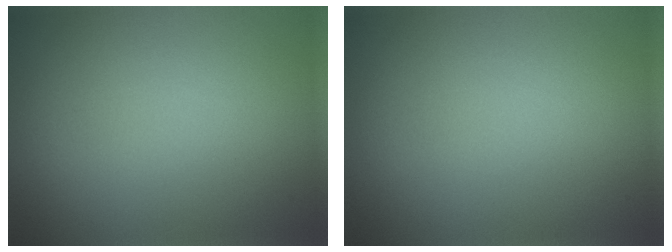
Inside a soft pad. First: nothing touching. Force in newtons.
{"total": 0.0}